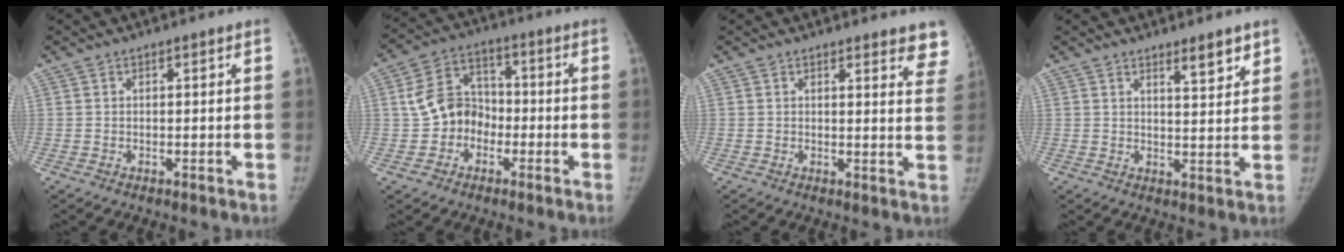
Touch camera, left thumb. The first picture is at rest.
{"total": 9.3, "force": [-1.9, 7.8, 4.6], "torque": [-0.051, 0.035, -0.045]}
{"total": 8.0, "force": [6.9, 2.1, 3.4], "torque": [-0.002, -0.036, 0.055]}
{"total": 4.9, "force": [3.5, 1.1, 3.2], "torque": [-0.037, -0.028, 0.051]}